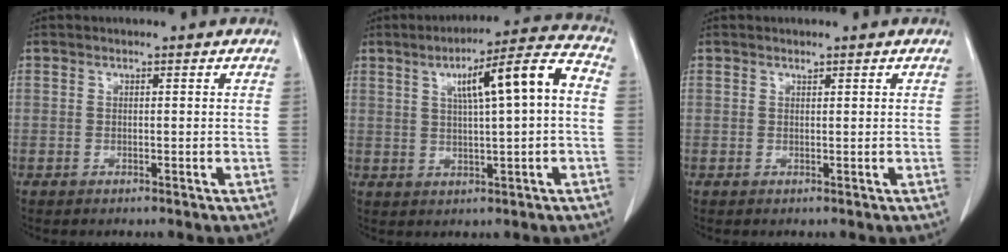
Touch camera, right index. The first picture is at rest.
{"total": 11.7, "force": [1.9, 1.2, 11.5], "torque": [-0.170, 0.030, 0.030]}
{"total": 0.5, "force": [0.4, 0.2, 0.2], "torque": [-0.003, 0.000, 0.008]}